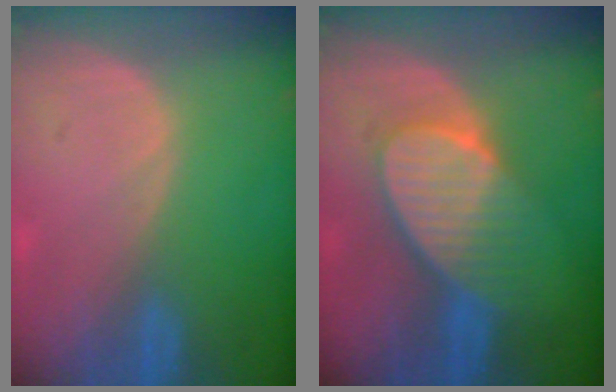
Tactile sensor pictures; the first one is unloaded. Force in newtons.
{"total": 7.6, "press": 7.4, "slide": 1.8}